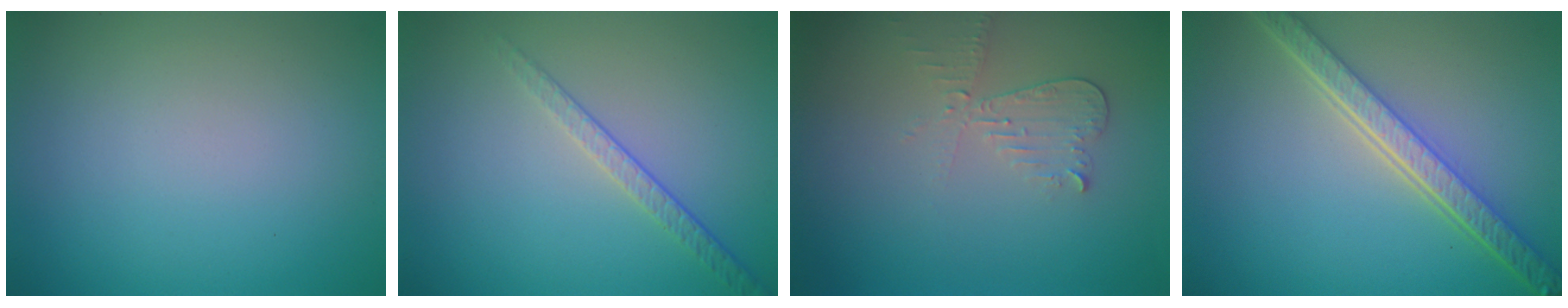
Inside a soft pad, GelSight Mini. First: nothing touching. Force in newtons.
{"total": 1.9, "press": 1.4, "slide": 1.3}
{"total": 2.1, "press": 2.1, "slide": 0.1}
{"total": 5.9, "press": 4.3, "slide": 4.0}